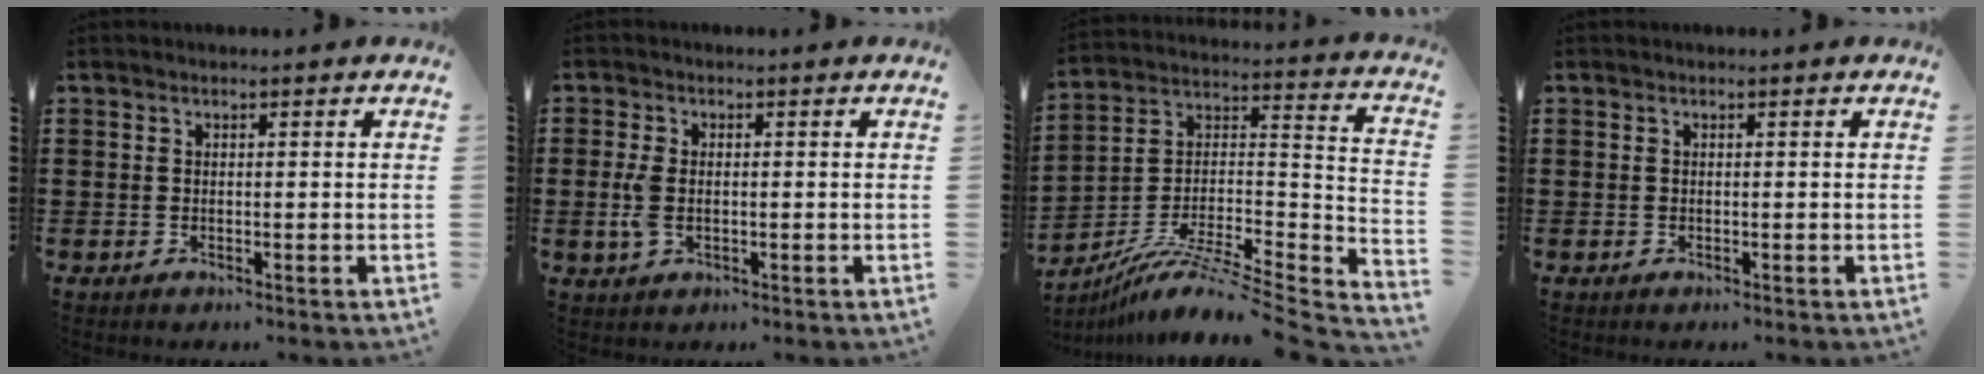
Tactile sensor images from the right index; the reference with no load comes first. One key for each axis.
{"total": 3.9, "fx": -0.4, "fy": 2.2, "fz": 3.1, "tx": -0.082, "ty": -0.003, "tz": -0.012}
{"total": 8.6, "fx": -6.6, "fy": 1.1, "fz": 5.4, "tx": -0.100, "ty": -0.005, "tz": -0.134}
{"total": 0.0}